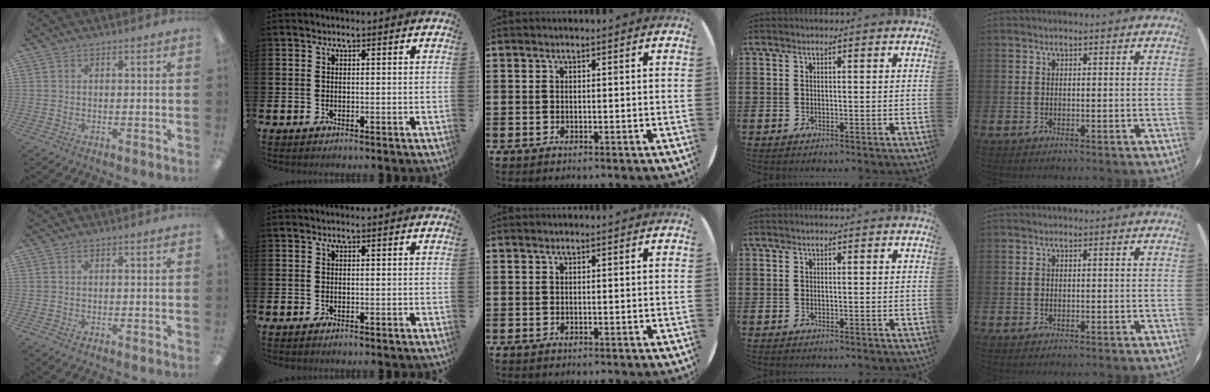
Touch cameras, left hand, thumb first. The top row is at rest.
{}